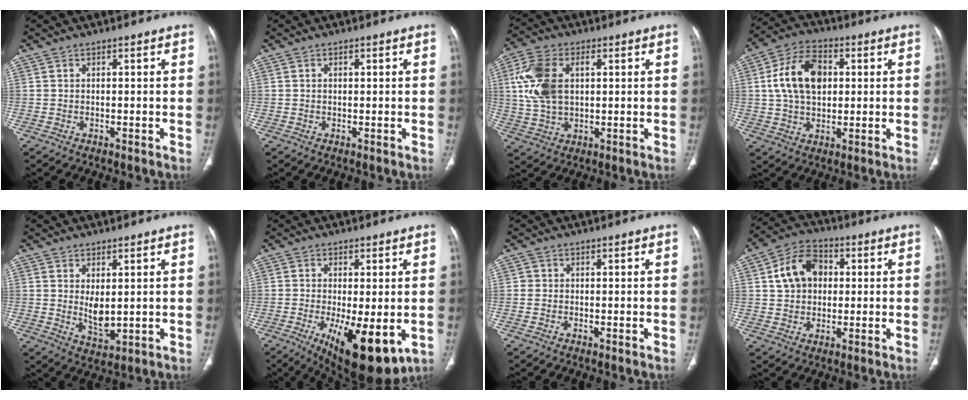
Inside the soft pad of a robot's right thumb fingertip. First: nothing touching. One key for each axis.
{"total": 0.7, "fx": 0.2, "fy": 0.4, "fz": 0.5, "tx": -0.012, "ty": 0.002, "tz": 0.004}
{"total": 12.1, "fx": 2.4, "fy": 7.5, "fz": 9.2, "tx": -0.192, "ty": 0.005, "tz": 0.046}
{"total": 13.1, "fx": 2.2, "fy": 8.5, "fz": 9.7, "tx": -0.161, "ty": 0.011, "tz": 0.035}
{"total": 5.0, "fx": 0.8, "fy": 2.5, "fz": 4.3, "tx": -0.066, "ty": -0.019, "tz": 0.026}
{"total": 13.9, "fx": -4.0, "fy": 5.0, "fz": 12.3, "tx": -0.181, "ty": -0.025, "tz": -0.045}
{"total": 0.6, "fx": 0.0, "fy": 0.6, "fz": 0.1, "tx": 0.002, "ty": 0.003, "tz": -0.001}
{"total": 10.4, "fx": 1.9, "fy": 7.9, "fz": 6.5, "tx": -0.092, "ty": 0.015, "tz": 0.026}